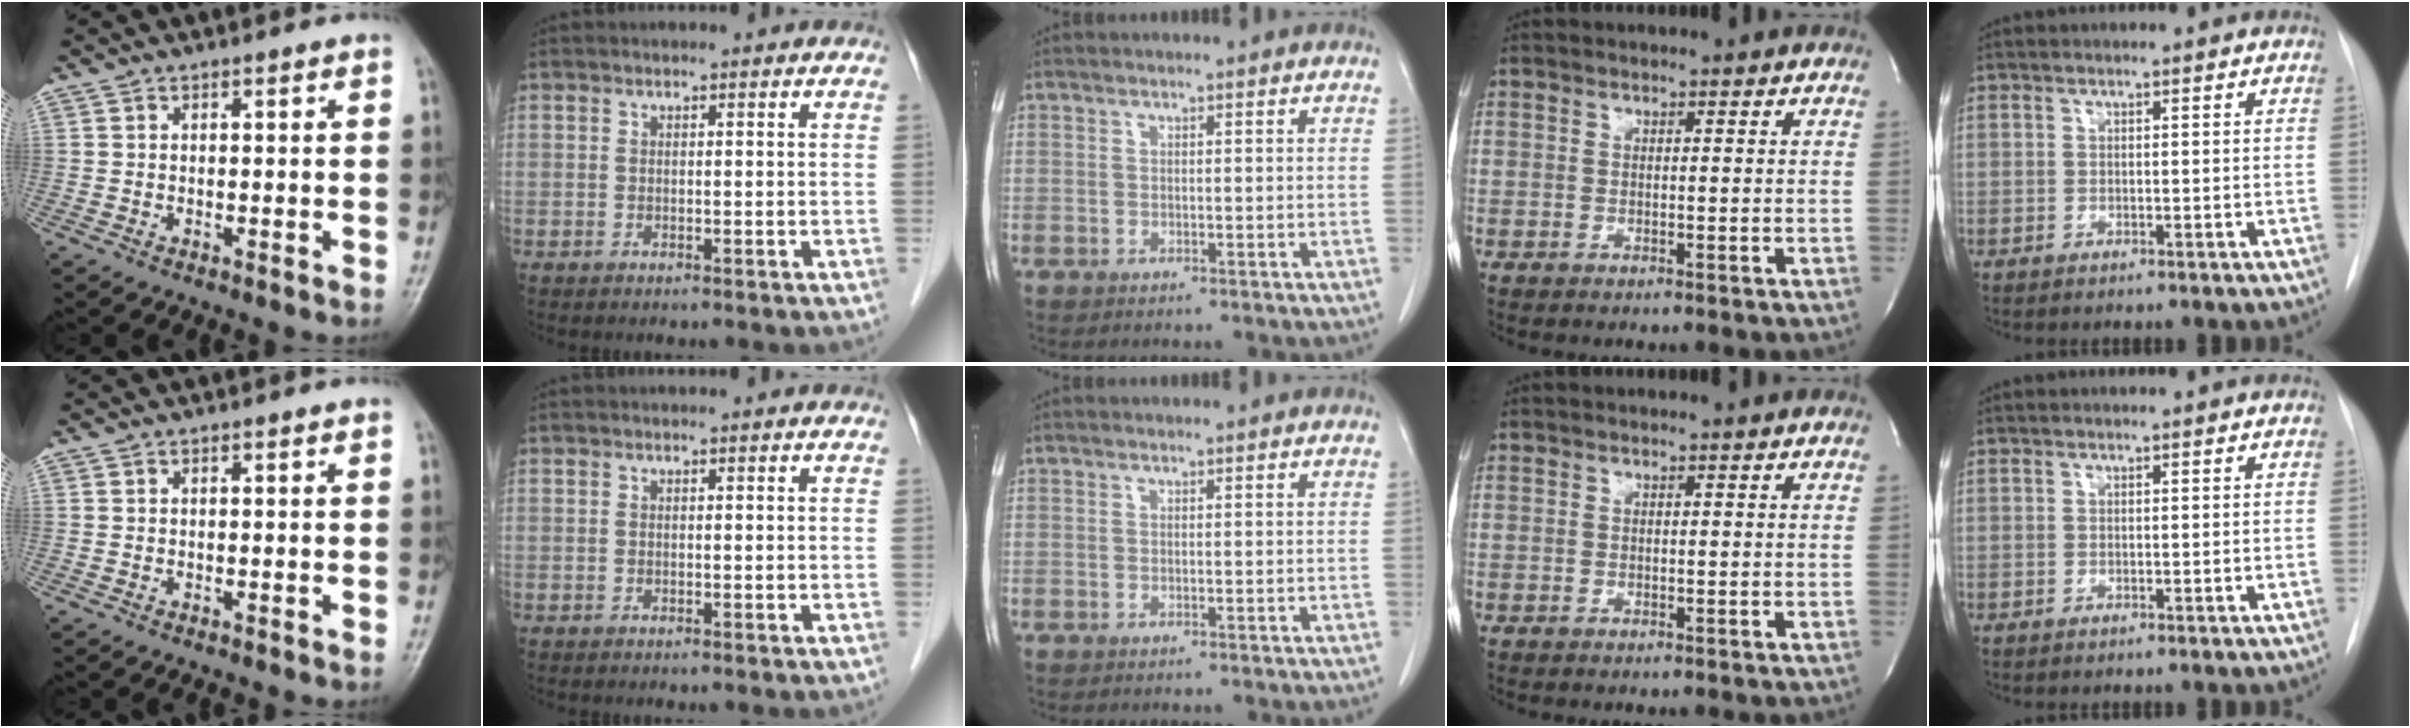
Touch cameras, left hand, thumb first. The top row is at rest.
{}